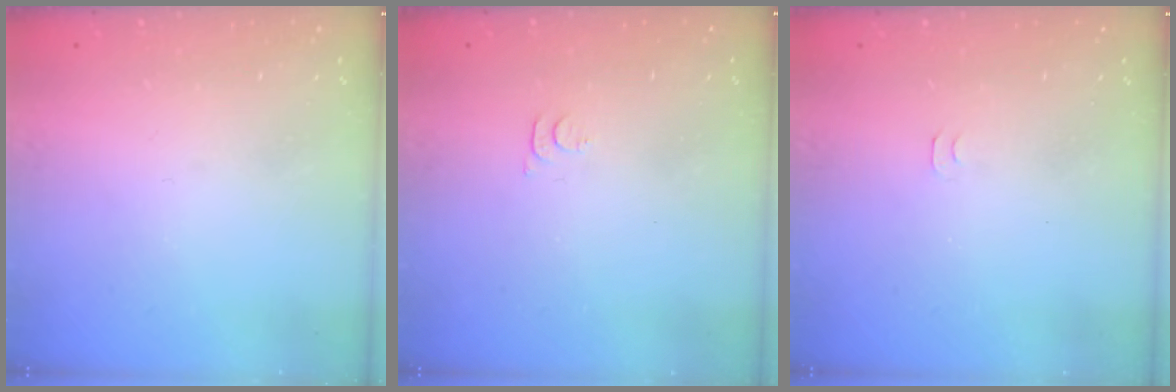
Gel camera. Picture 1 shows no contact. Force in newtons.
{"total": 3.6, "press": 3.6, "slide": 0.4}
{"total": 4.0, "press": 4.0, "slide": 0.6}